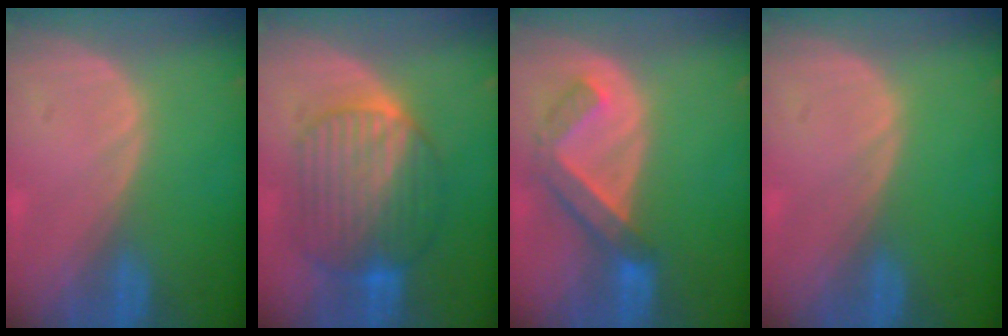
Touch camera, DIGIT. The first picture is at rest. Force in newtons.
{"total": 10.2, "press": 10.1, "slide": 0.7}
{"total": 5.6, "press": 5.6, "slide": 0.3}
{"total": 0.0}